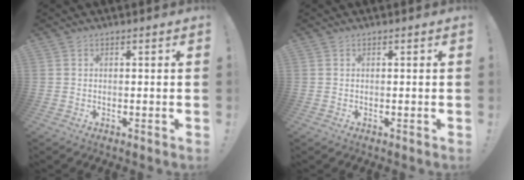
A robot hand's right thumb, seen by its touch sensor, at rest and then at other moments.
{"total": 0.0}